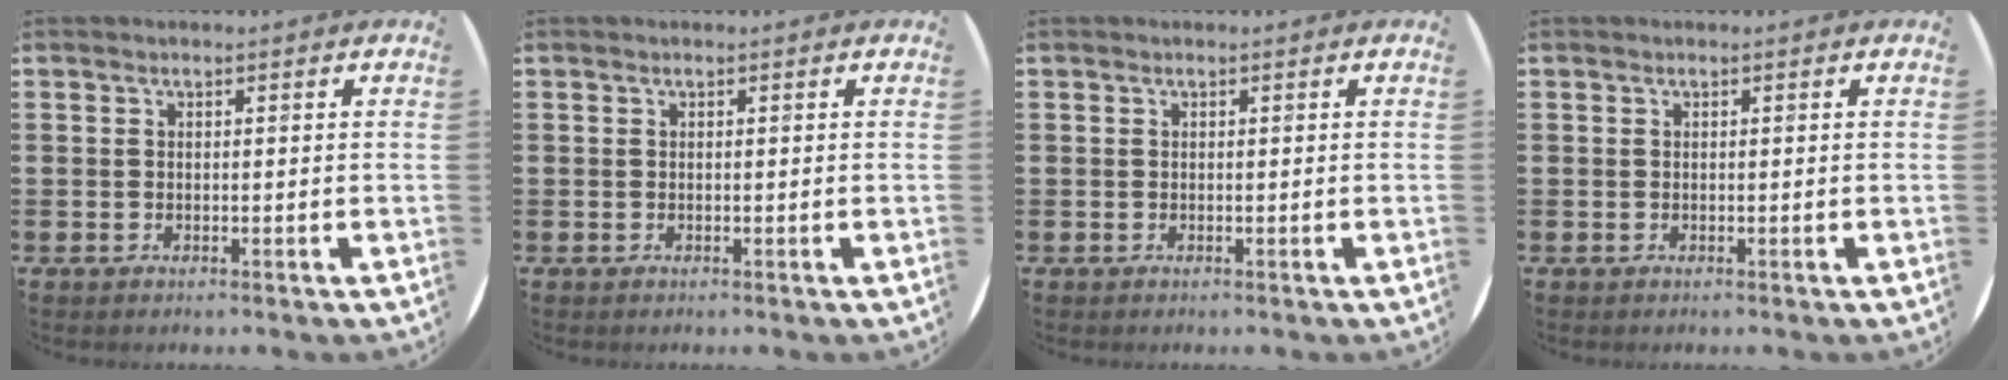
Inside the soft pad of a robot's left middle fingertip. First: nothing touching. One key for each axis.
{"total": 0.0}
{"total": 0.0}
{"total": 0.0}